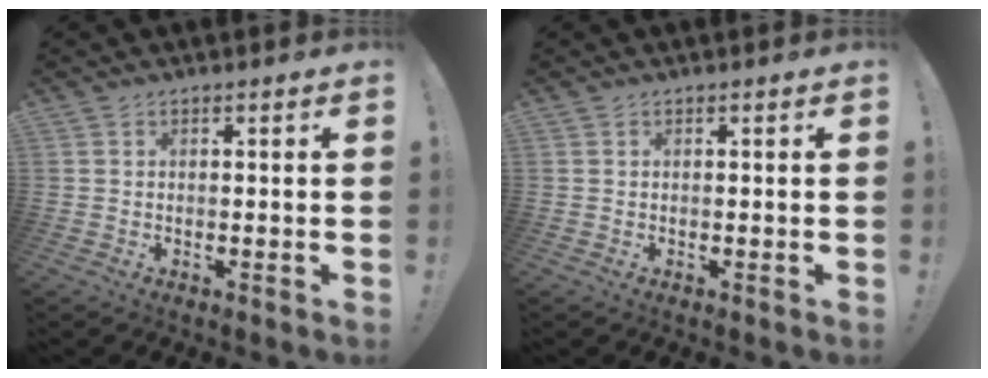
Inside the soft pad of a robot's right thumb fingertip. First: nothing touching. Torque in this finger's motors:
{"motor_torque": [-0.17, -0.07, -0.06, 0.06, 0.00]}